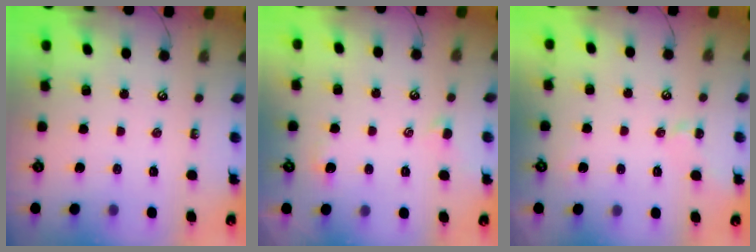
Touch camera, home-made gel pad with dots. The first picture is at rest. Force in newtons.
{"total": 0.7, "press": 0.3, "slide": 0.6}
{"total": 1.9, "press": 1.9, "slide": 0.2}